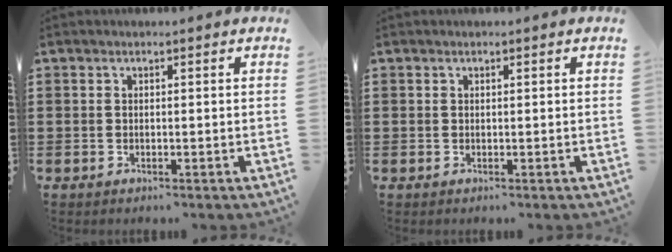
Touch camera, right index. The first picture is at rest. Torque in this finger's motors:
{"motor_torque": [-0.36, 0.13, 0.02, -0.01]}